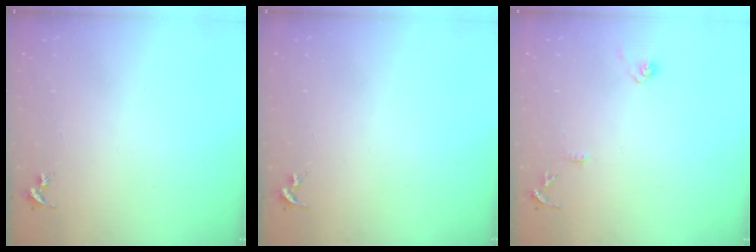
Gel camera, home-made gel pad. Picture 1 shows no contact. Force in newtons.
{"total": 0.0}
{"total": 9.0, "press": 8.9, "slide": 0.8}